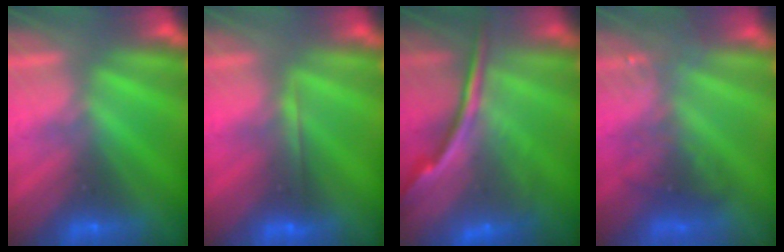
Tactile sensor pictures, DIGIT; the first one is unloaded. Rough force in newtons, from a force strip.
{"total": 1.9}
{"total": 5.8}
{"total": 3.4}